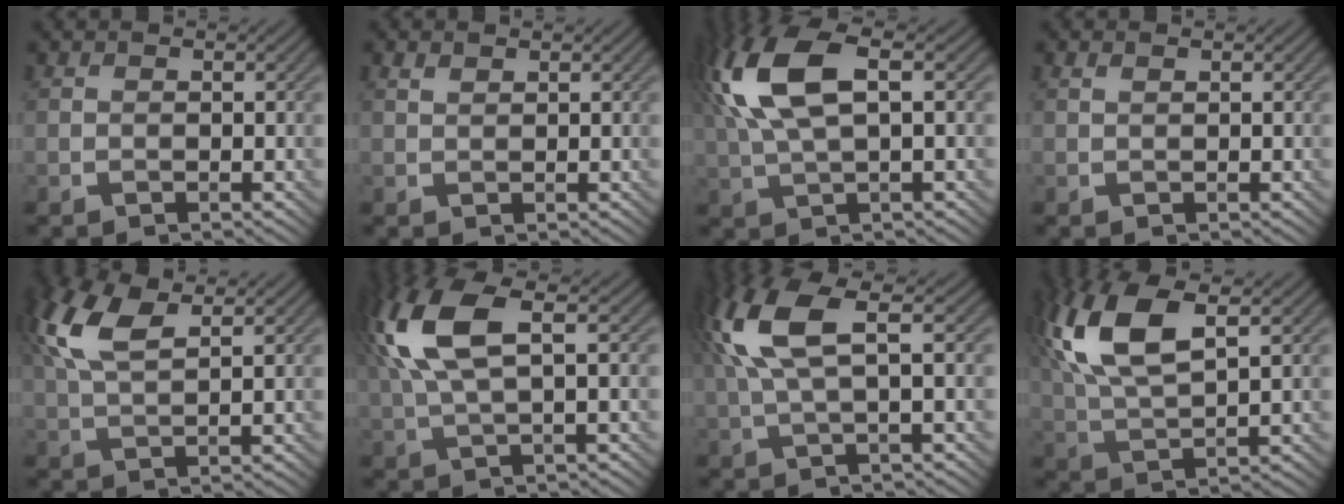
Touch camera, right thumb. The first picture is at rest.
{"total": 1.0, "force": [0.8, 0.4, 0.6], "torque": [-0.016, 0.000, 0.016]}
{"total": 11.4, "force": [3.1, 4.4, 10.0], "torque": [-0.246, 0.020, 0.058]}
{"total": 0.6, "force": [0.4, 0.2, 0.5], "torque": [-0.010, 0.002, 0.008]}
{"total": 8.3, "force": [3.7, 3.1, 6.8], "torque": [-0.163, 0.021, 0.069]}
{"total": 10.4, "force": [2.8, 3.6, 9.4], "torque": [-0.232, 0.025, 0.054]}
{"total": 9.4, "force": [2.3, 2.6, 8.8], "torque": [-0.197, 0.029, 0.041]}
{"total": 12.3, "force": [4.7, 4.7, 10.3], "torque": [-0.246, 0.021, 0.092]}